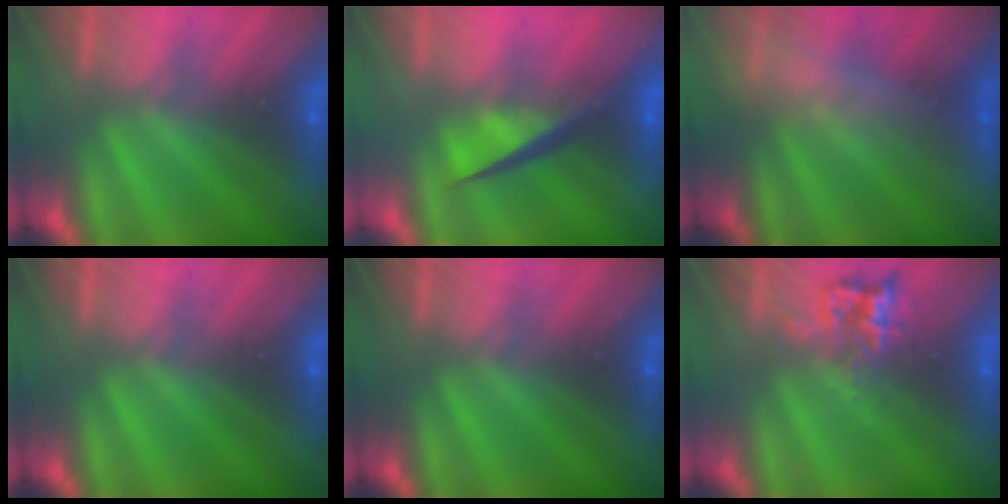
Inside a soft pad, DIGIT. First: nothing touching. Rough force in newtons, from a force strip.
{"total": 4.6}
{"total": 2.5}
{"total": 0.0}
{"total": 0.0}
{"total": 2.4}